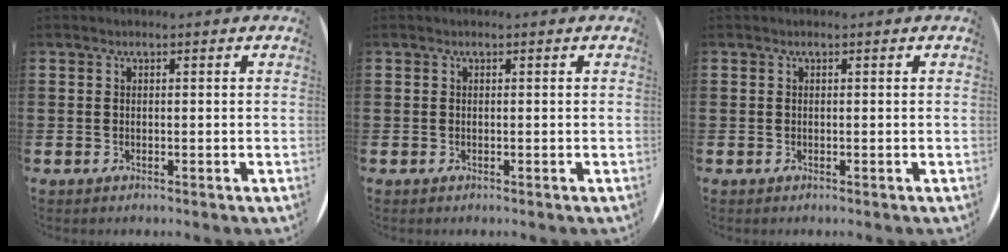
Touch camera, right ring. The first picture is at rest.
{"total": 0.0}
{"total": 0.0}